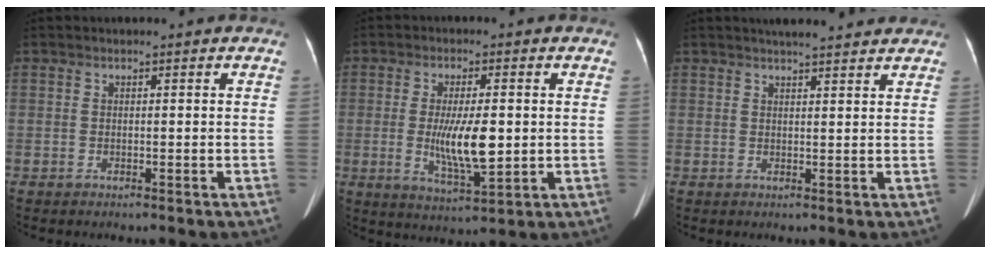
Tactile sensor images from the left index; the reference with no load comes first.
{"total": 8.4, "force": [-0.4, 2.0, 8.2], "torque": [-0.154, -0.014, -0.003]}
{"total": 8.0, "force": [7.1, 1.3, 3.5], "torque": [-0.044, 0.020, 0.085]}